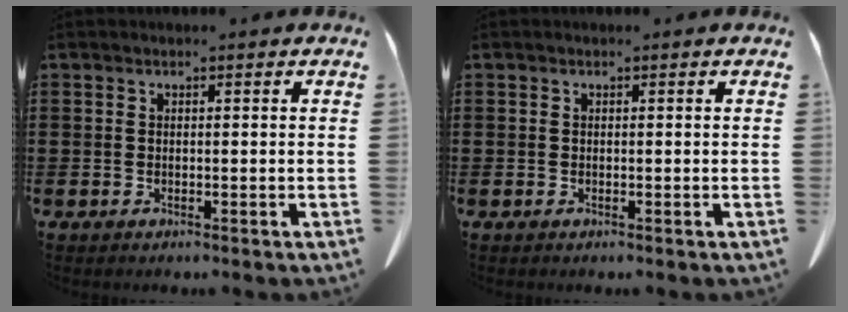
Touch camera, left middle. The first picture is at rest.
{"total": 0.0}